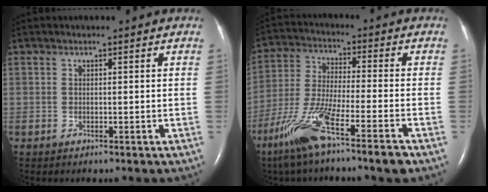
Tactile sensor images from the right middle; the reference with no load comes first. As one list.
[{"total": 12.3, "force": [-7.7, 0.3, 9.5], "torque": [-0.201, -0.028, -0.149]}]